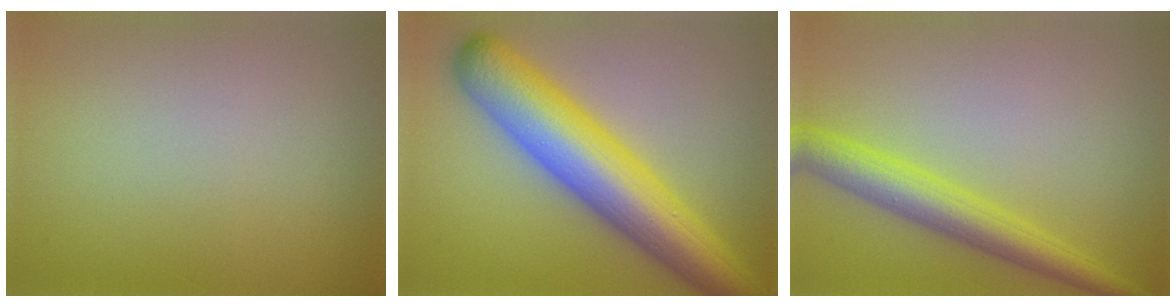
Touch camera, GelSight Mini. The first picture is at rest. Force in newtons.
{"total": 10.1, "press": 10.1, "slide": 0.2}
{"total": 4.7, "press": 4.7, "slide": 0.1}